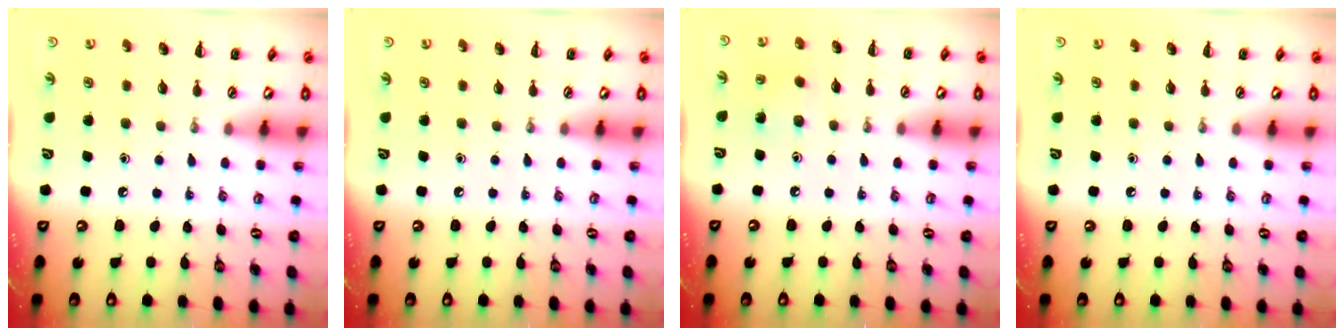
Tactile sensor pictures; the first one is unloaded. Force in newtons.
{"total": 0.0}
{"total": 2.6, "press": 2.5, "slide": 0.7}
{"total": 0.0}